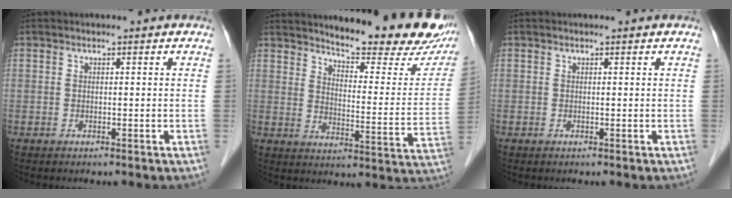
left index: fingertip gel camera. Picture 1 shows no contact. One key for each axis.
{"total": 19.9, "fx": 17.5, "fy": 3.7, "fz": 8.7, "tx": -0.108, "ty": -0.060, "tz": 0.213}
{"total": 0.0}